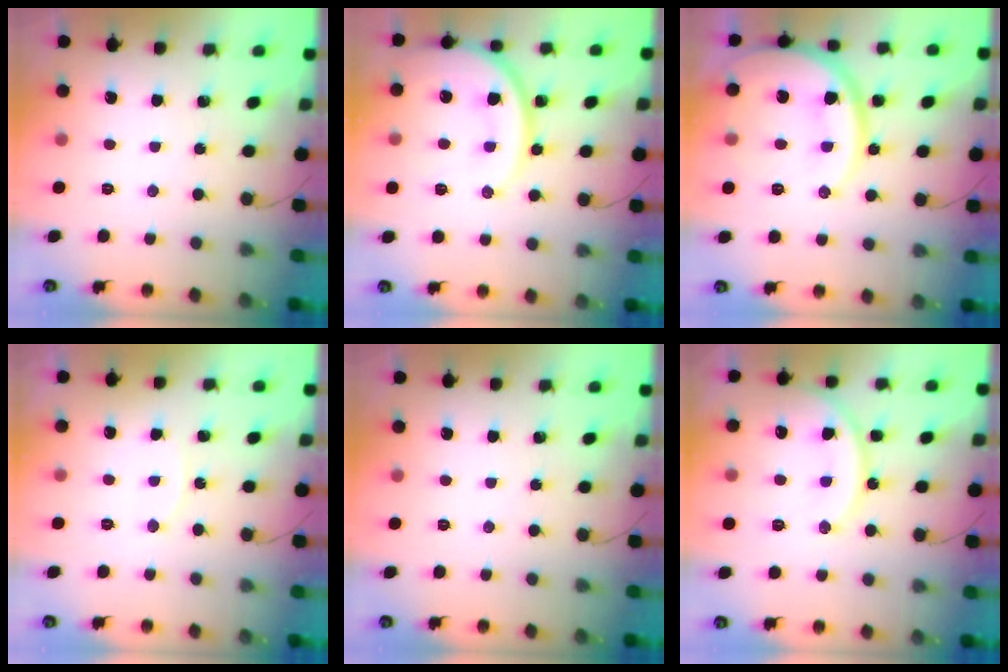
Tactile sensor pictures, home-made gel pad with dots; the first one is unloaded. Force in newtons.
{"total": 15.9, "press": 15.6, "slide": 2.7}
{"total": 17.7, "press": 17.7, "slide": 1.8}
{"total": 4.2, "press": 4.2, "slide": 0.4}
{"total": 0.0}
{"total": 15.4, "press": 15.3, "slide": 1.4}